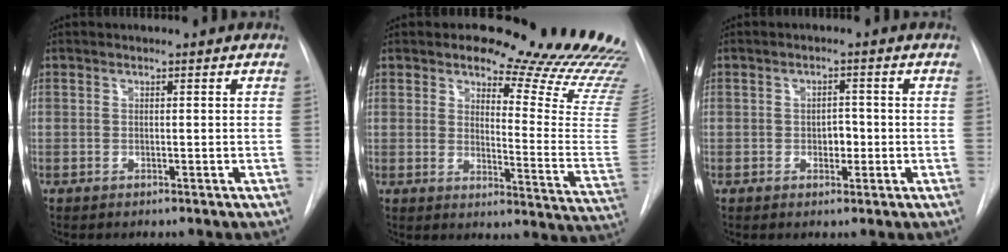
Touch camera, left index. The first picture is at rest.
{"total": 20.1, "force": [18.4, 3.5, 7.2], "torque": [-0.078, -0.142, 0.198]}
{"total": 2.5, "force": [-1.4, 1.4, 1.6], "torque": [-0.017, -0.002, -0.019]}